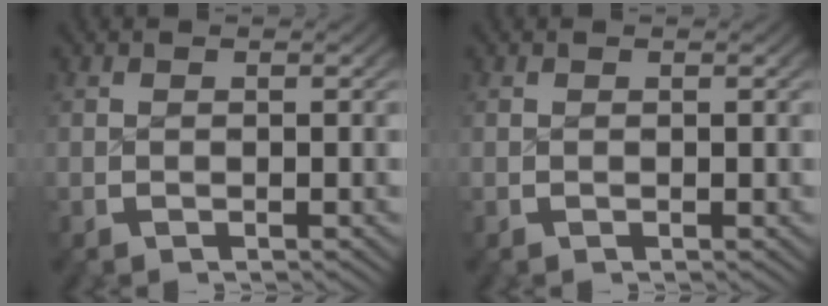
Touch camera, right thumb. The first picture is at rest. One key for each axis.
{"total": 0.0}